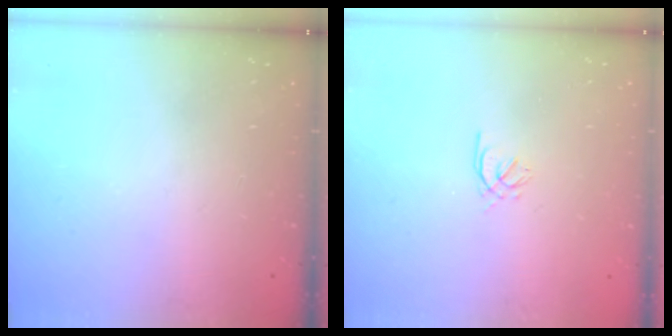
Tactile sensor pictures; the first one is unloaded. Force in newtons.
{"total": 0.9, "press": 0.8, "slide": 0.4}